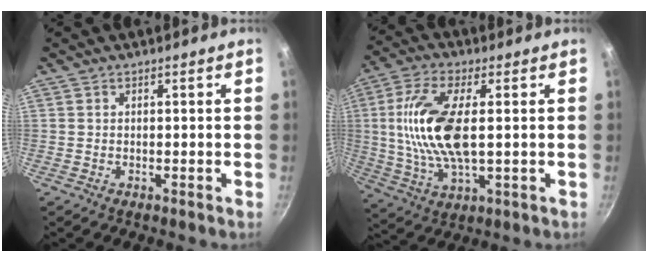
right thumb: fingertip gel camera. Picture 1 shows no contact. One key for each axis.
{"total": 15.7, "fx": 1.3, "fy": 6.5, "fz": 14.2, "tx": -0.300, "ty": -0.002, "tz": 0.028}